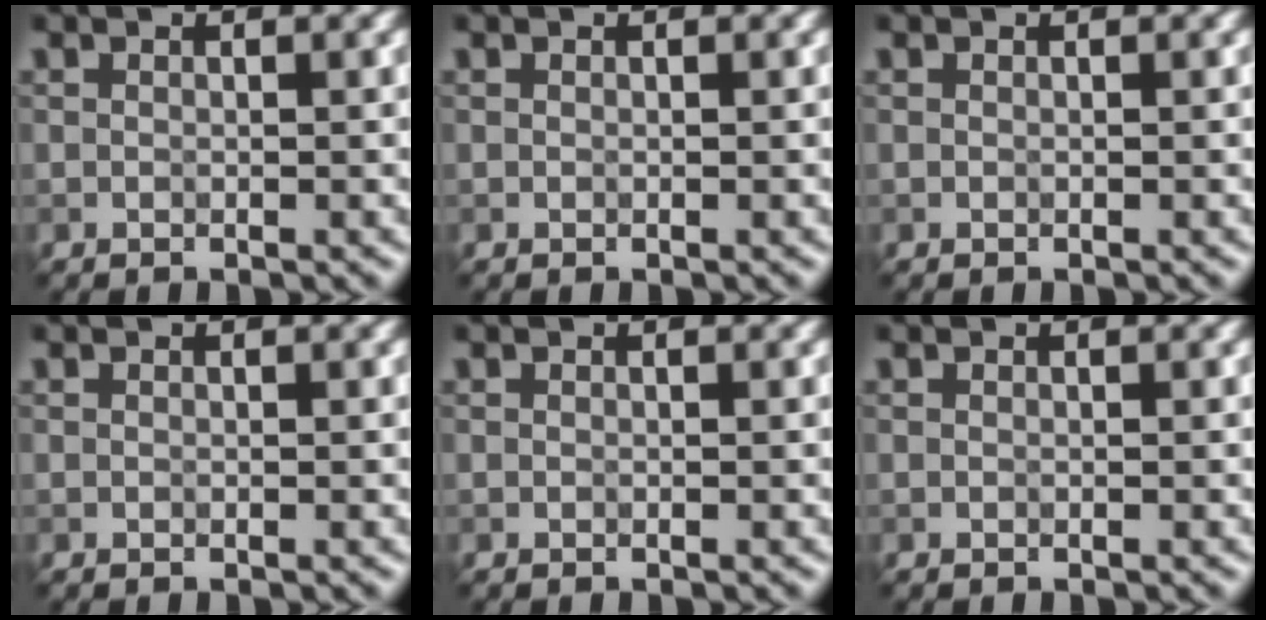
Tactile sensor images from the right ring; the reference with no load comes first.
{"total": 0.0}
{"total": 0.0}
{"total": 0.0}
{"total": 0.0}
{"total": 0.0}